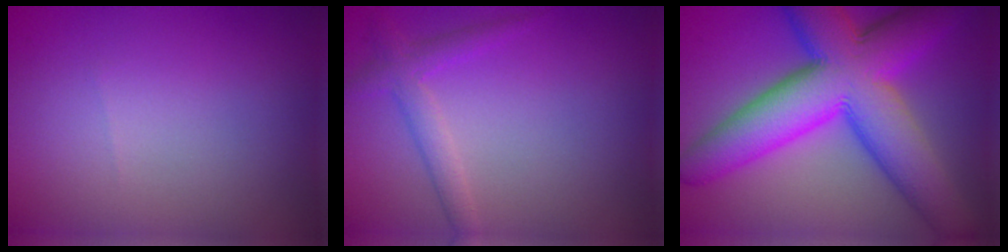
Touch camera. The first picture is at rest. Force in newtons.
{"total": 2.3, "press": 2.3, "slide": 0.1}
{"total": 13.5, "press": 13.5, "slide": 0.0}